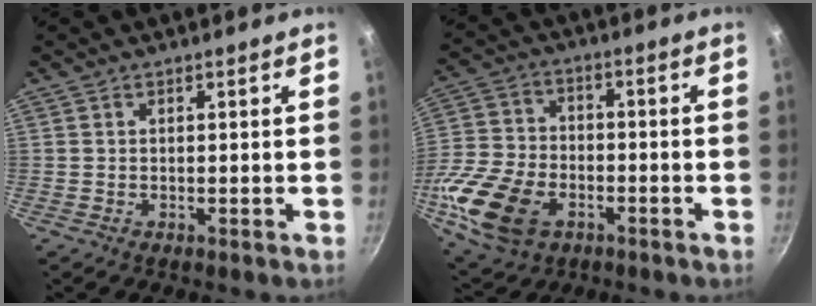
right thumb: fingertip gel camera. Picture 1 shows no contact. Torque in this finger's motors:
{"motor_torque": [1.04, 1.96, 0.96, -0.45, 0.43]}